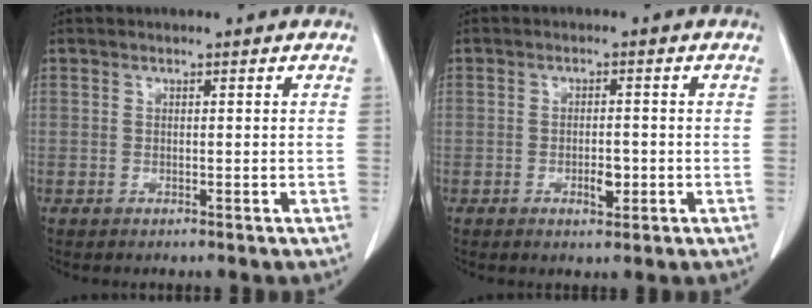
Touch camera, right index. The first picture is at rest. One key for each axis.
{"total": 2.7, "fx": -0.8, "fy": 1.2, "fz": 2.3, "tx": -0.036, "ty": 0.002, "tz": -0.005}